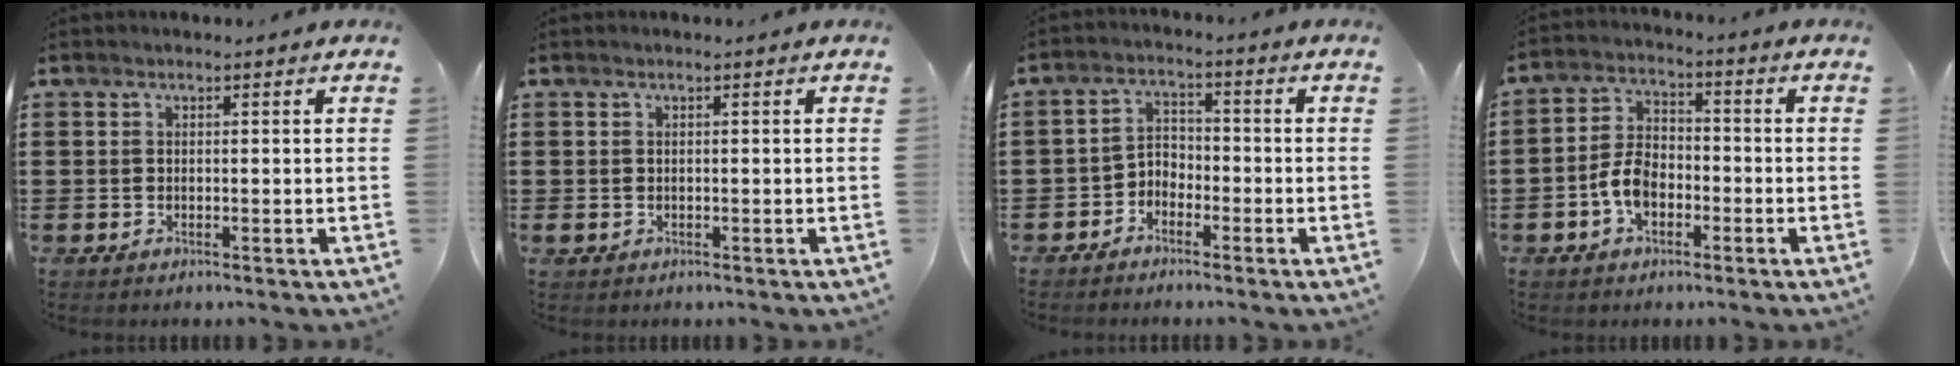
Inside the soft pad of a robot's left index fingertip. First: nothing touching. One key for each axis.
{"total": 0.5, "fx": -0.2, "fy": 0.4, "fz": 0.1, "tx": -0.005, "ty": 0.002, "tz": -0.006}
{"total": 3.1, "fx": -2.8, "fy": 1.3, "fz": 0.3, "tx": -0.012, "ty": 0.006, "tz": -0.062}
{"total": 5.9, "fx": -2.3, "fy": 3.7, "fz": 3.9, "tx": -0.098, "ty": 0.004, "tz": -0.051}